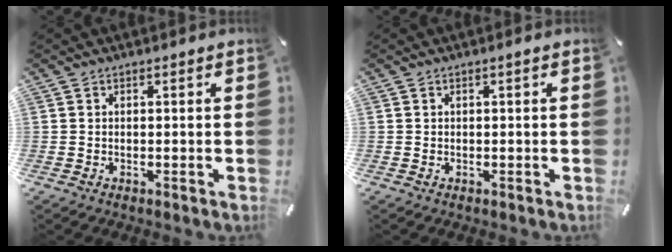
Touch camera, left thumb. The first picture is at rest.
{"total": 0.9, "force": [0.0, 0.0, 0.9], "torque": [-0.015, -0.001, -0.001]}